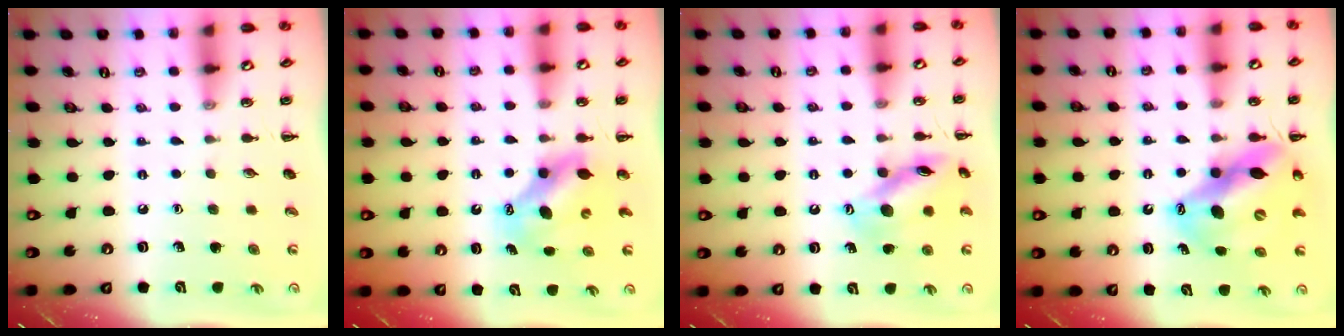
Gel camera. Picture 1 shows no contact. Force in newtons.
{"total": 6.8, "press": 6.7, "slide": 1.5}
{"total": 14.6, "press": 14.6, "slide": 0.9}
{"total": 13.8, "press": 13.4, "slide": 3.4}